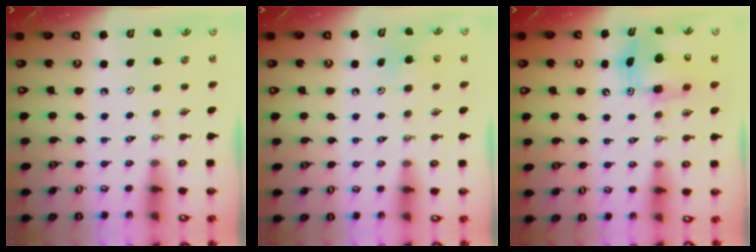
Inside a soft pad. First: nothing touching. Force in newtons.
{"total": 5.8, "press": 5.7, "slide": 1.0}
{"total": 8.0, "press": 7.8, "slide": 1.8}